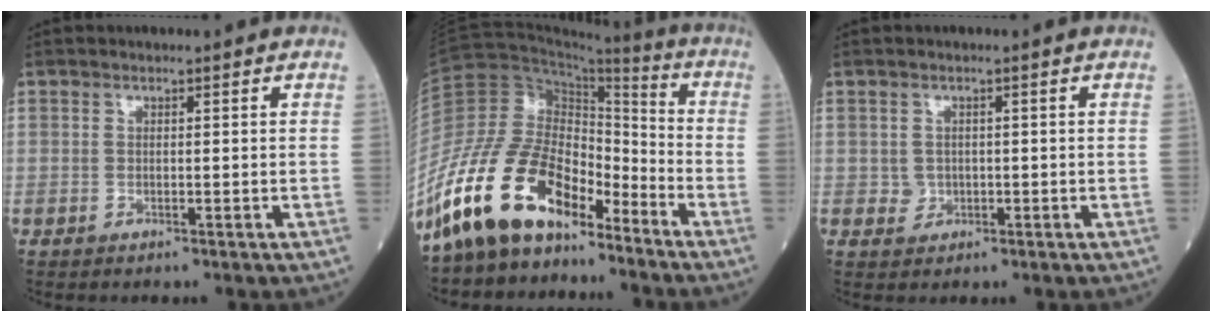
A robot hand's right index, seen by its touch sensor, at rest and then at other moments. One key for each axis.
{"total": 15.3, "fx": -11.5, "fy": 6.6, "fz": 7.6, "tx": -0.156, "ty": 0.034, "tz": -0.217}
{"total": 1.5, "fx": 0.2, "fy": 1.5, "fz": 0.3, "tx": 0.000, "ty": 0.003, "tz": 0.009}